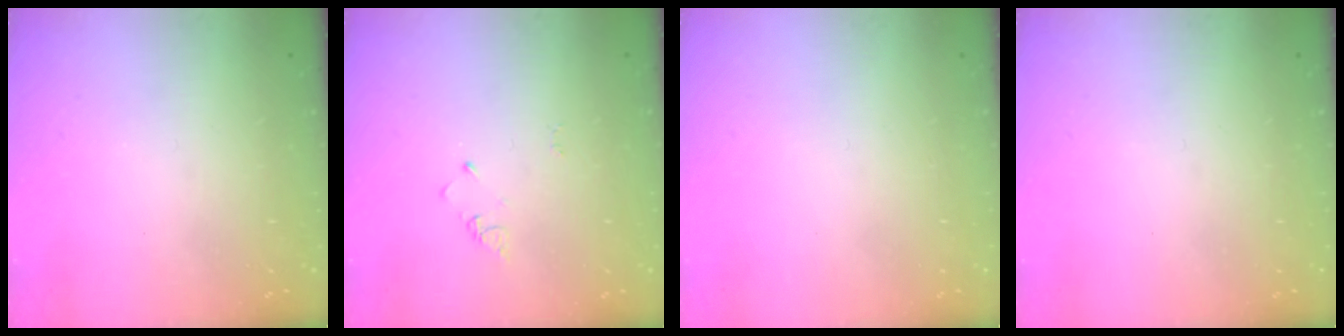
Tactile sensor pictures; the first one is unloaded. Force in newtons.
{"total": 2.4, "press": 2.4, "slide": 0.3}
{"total": 1.8, "press": 1.7, "slide": 0.1}
{"total": 0.0}